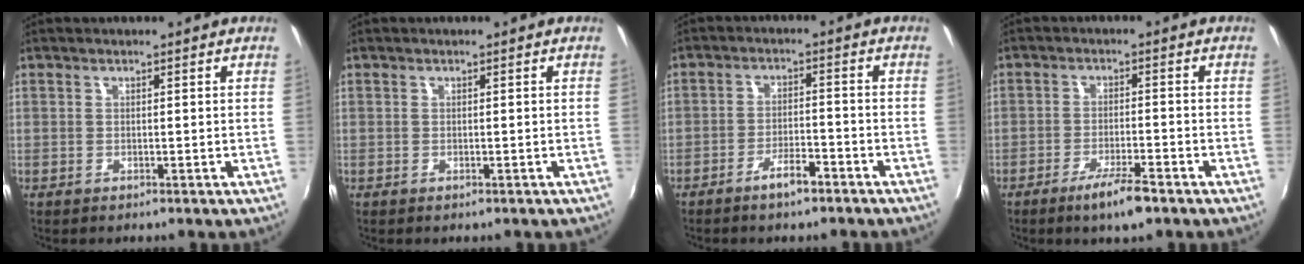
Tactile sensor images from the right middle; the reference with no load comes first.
{"total": 0.6, "force": [-0.5, 0.2, 0.4], "torque": [-0.005, 0.000, -0.006]}
{"total": 4.8, "force": [-3.7, 1.2, 2.9], "torque": [-0.066, 0.000, -0.059]}
{"total": 6.1, "force": [-4.1, 0.9, 4.3], "torque": [-0.094, -0.006, -0.070]}